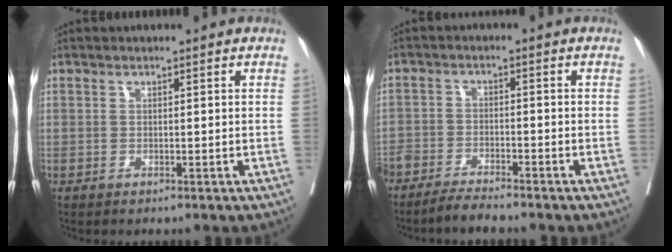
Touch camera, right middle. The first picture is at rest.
{"total": 5.7, "force": [-5.2, 0.4, 2.3], "torque": [-0.032, -0.011, -0.092]}